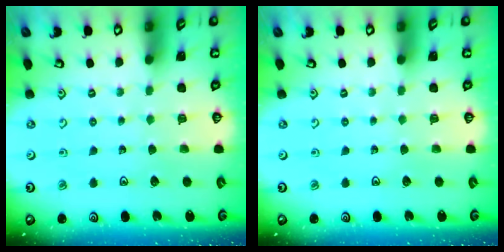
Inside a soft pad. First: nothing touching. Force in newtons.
{"total": 0.0}